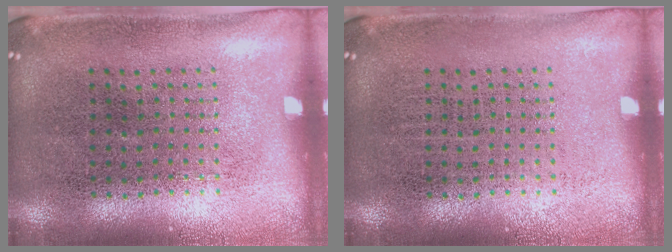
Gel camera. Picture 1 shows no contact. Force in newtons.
{"total": 0.0}